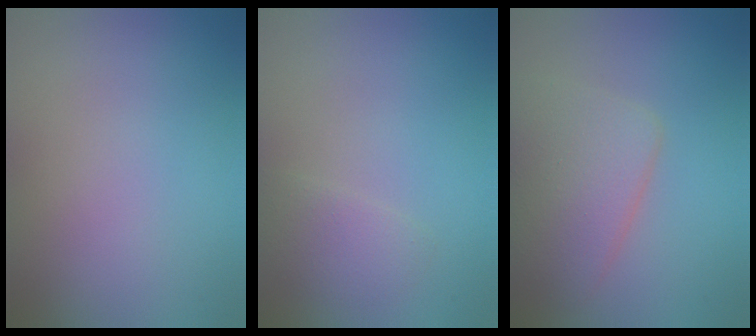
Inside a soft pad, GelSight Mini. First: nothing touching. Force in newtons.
{"total": 1.5, "press": 1.5, "slide": 0.1}
{"total": 4.6, "press": 4.6, "slide": 0.4}